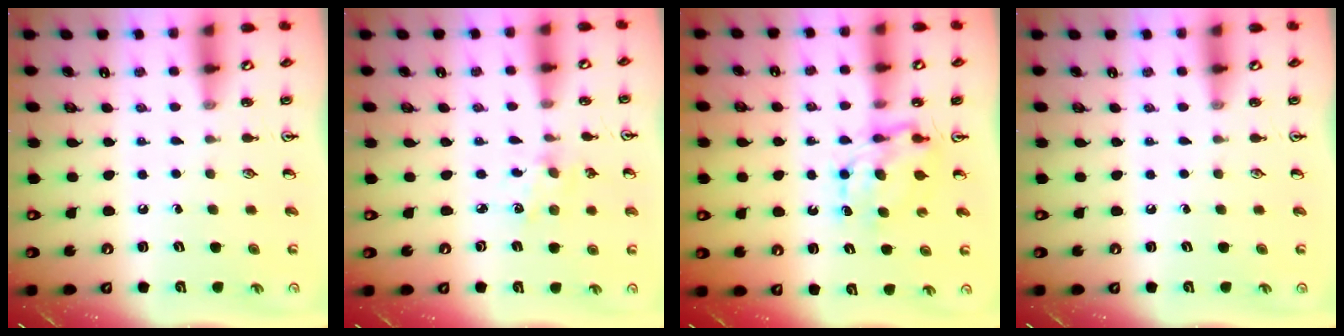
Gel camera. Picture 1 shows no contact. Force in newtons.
{"total": 1.8, "press": 1.7, "slide": 0.3}
{"total": 7.3, "press": 7.3, "slide": 0.3}
{"total": 0.0}